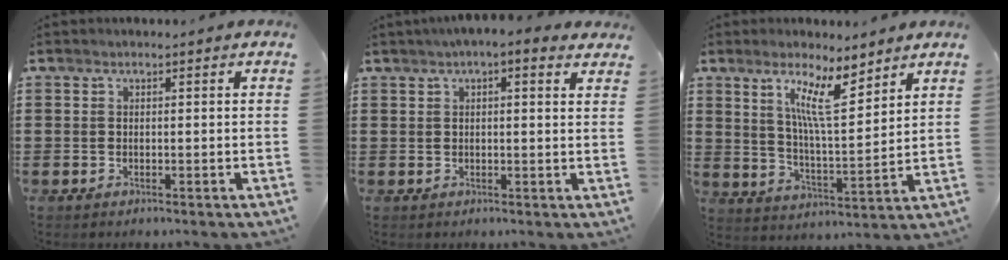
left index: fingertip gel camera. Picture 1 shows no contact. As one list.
[{"total": 2.9, "force": [2.1, 0.3, 2.0], "torque": [-0.045, 0.004, 0.036]}, {"total": 9.1, "force": [6.2, 2.1, 6.4], "torque": [-0.124, -0.022, 0.107]}]